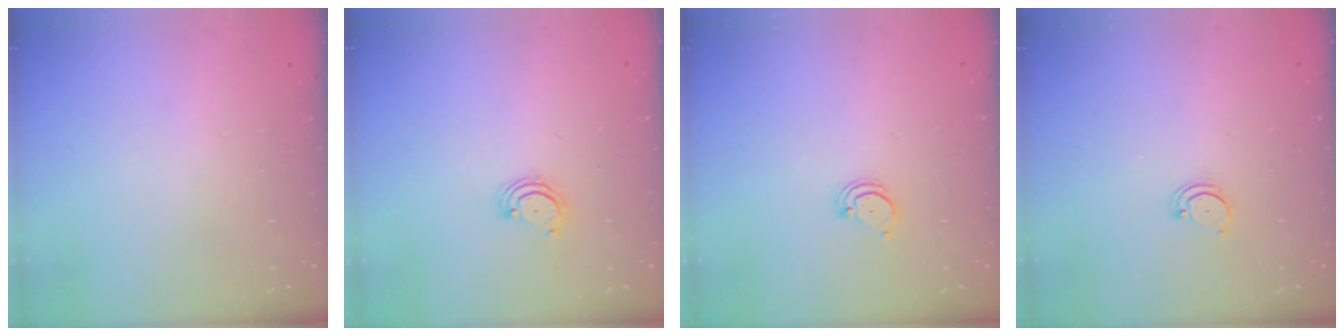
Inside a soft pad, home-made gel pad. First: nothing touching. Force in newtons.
{"total": 3.1, "press": 3.0, "slide": 0.4}
{"total": 2.0, "press": 2.0, "slide": 0.2}
{"total": 2.7, "press": 2.7, "slide": 0.3}